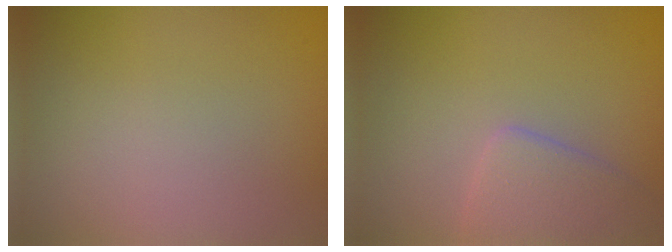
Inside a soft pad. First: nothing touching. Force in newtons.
{"total": 2.5, "press": 2.5, "slide": 0.2}